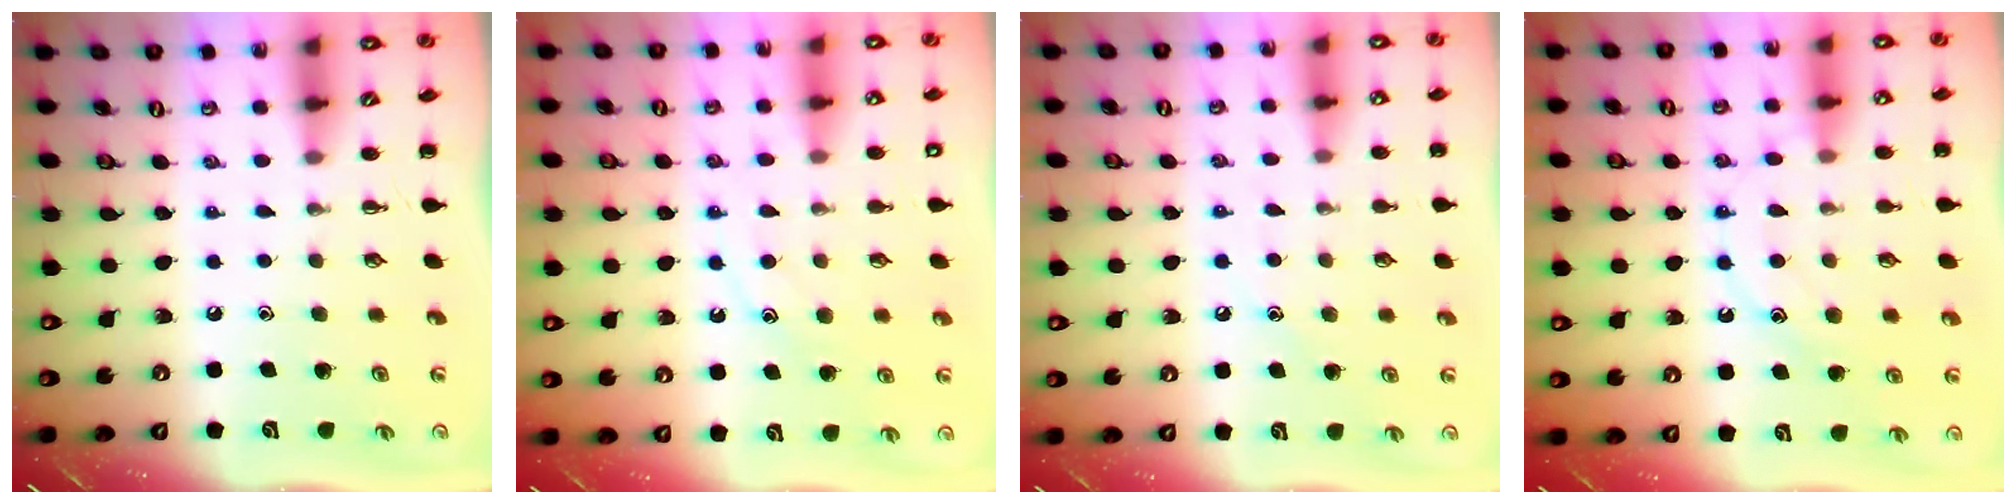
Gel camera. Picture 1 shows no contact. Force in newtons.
{"total": 11.8, "press": 11.8, "slide": 0.7}
{"total": 7.1, "press": 6.9, "slide": 1.6}
{"total": 12.7, "press": 12.7, "slide": 0.8}